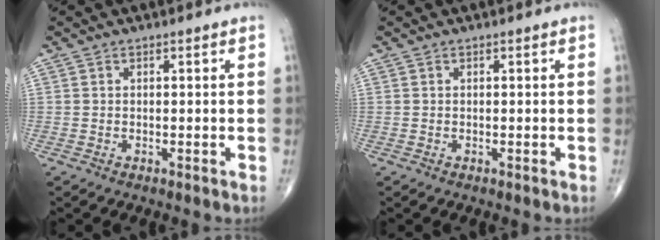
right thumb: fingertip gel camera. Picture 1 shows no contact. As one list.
[{"total": 0.0}]